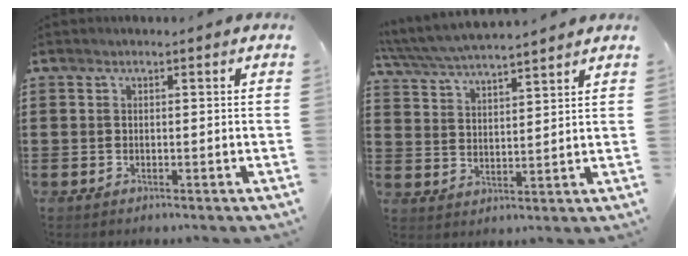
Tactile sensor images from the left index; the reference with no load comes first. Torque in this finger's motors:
{"motor_torque": [1.79, -0.35, 0.90, 0.16]}